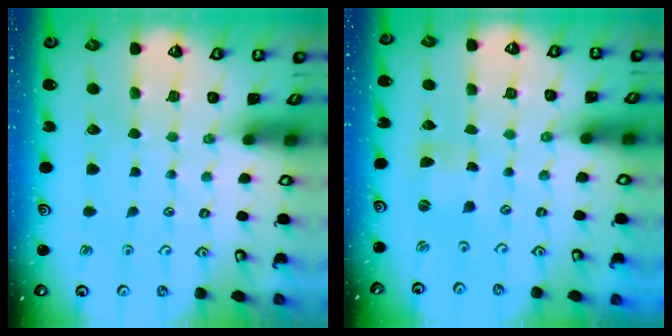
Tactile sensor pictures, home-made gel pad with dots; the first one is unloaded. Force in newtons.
{"total": 0.0}